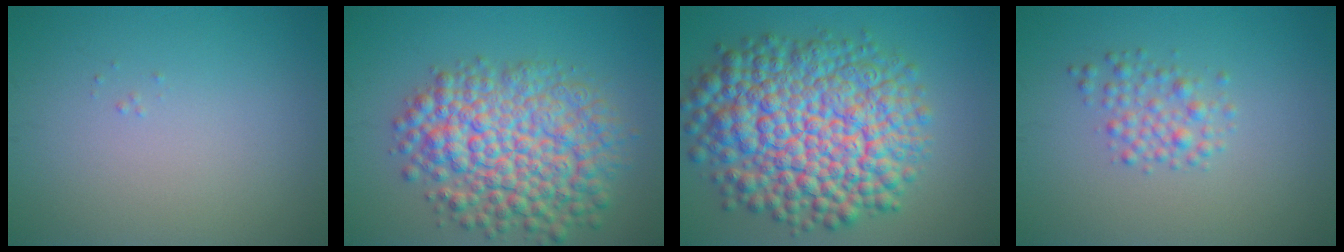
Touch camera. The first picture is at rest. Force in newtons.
{"total": 9.6, "press": 9.6, "slide": 0.3}
{"total": 13.6, "press": 13.6, "slide": 0.4}
{"total": 2.2, "press": 2.2, "slide": 0.1}